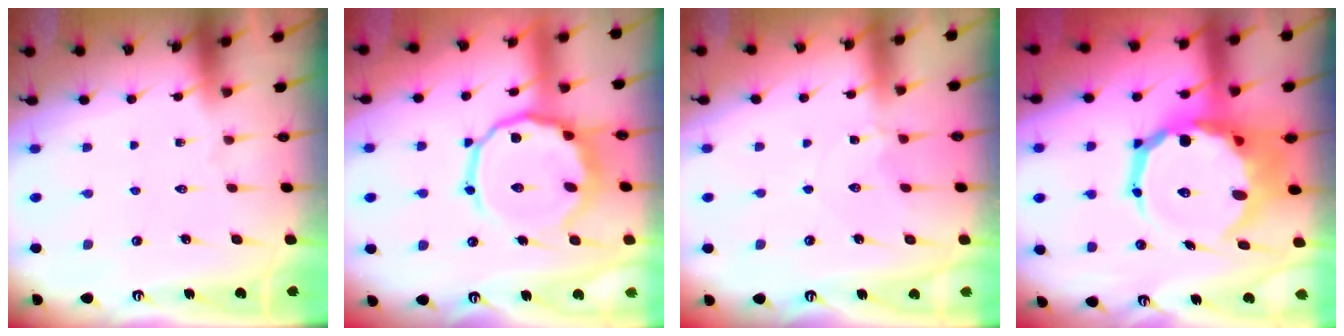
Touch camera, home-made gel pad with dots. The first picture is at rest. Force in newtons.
{"total": 13.9, "press": 13.7, "slide": 2.4}
{"total": 2.3, "press": 2.3, "slide": 0.3}
{"total": 17.7, "press": 17.3, "slide": 3.8}